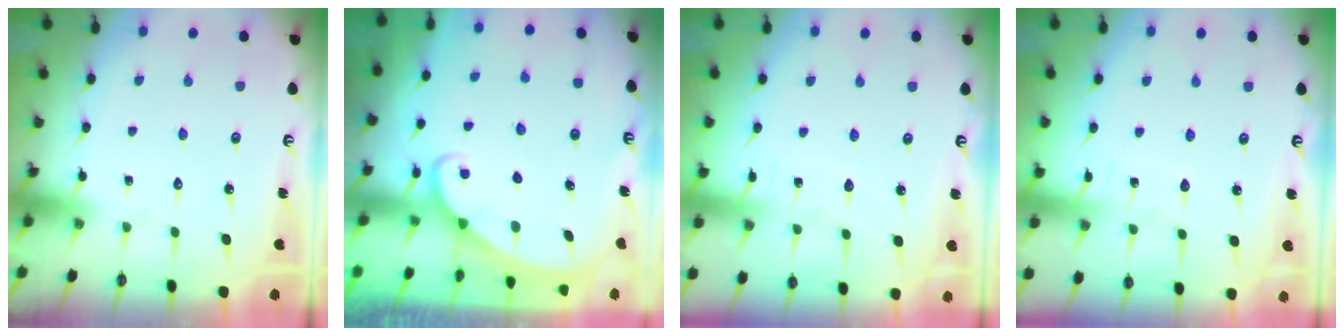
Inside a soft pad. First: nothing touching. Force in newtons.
{"total": 1.6, "press": 1.6, "slide": 0.1}
{"total": 4.8, "press": 4.7, "slide": 0.5}
{"total": 4.8, "press": 4.7, "slide": 0.5}